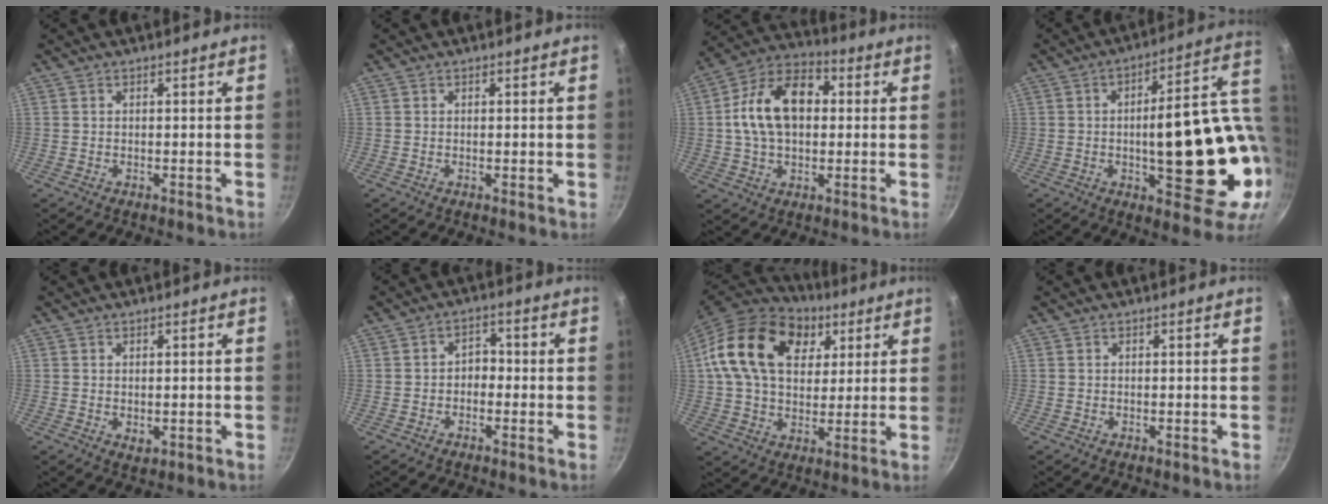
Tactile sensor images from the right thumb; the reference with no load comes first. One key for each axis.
{"total": 0.8, "fx": -0.1, "fy": 0.2, "fz": 0.8, "tx": -0.013, "ty": 0.000, "tz": -0.001}
{"total": 15.8, "fx": 1.6, "fy": 10.5, "fz": 11.6, "tx": -0.172, "ty": 0.029, "tz": 0.010}
{"total": 22.9, "fx": -0.3, "fy": 8.1, "fz": 21.5, "tx": -0.268, "ty": 0.002, "tz": 0.003}
{"total": 1.7, "fx": 0.1, "fy": 1.1, "fz": 1.3, "tx": -0.018, "ty": -0.005, "tz": 0.003}
{"total": 3.1, "fx": -1.0, "fy": 2.3, "fz": 1.8, "tx": -0.011, "ty": 0.018, "tz": -0.022}
{"total": 21.8, "fx": 7.6, "fy": 15.0, "fz": 13.8, "tx": -0.220, "ty": 0.001, "tz": 0.124}
{"total": 0.0}